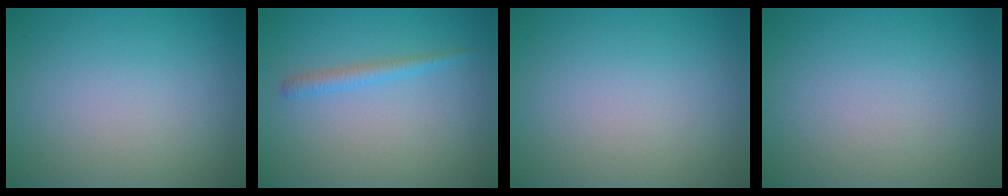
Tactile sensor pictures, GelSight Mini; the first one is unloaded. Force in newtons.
{"total": 1.5, "press": 1.5, "slide": 0.0}
{"total": 0.0}
{"total": 0.0}